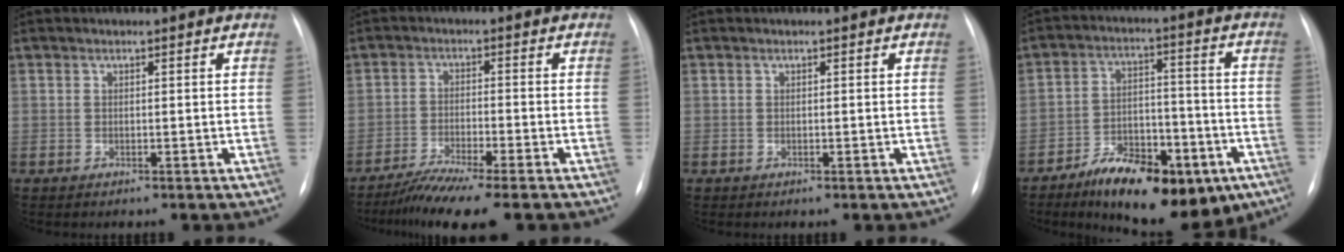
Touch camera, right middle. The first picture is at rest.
{"total": 7.7, "force": [-6.2, -0.5, 4.6], "torque": [-0.078, -0.026, -0.107]}
{"total": 0.0}
{"total": 16.8, "force": [-10.3, 7.2, 11.2], "torque": [-0.151, 0.021, -0.152]}